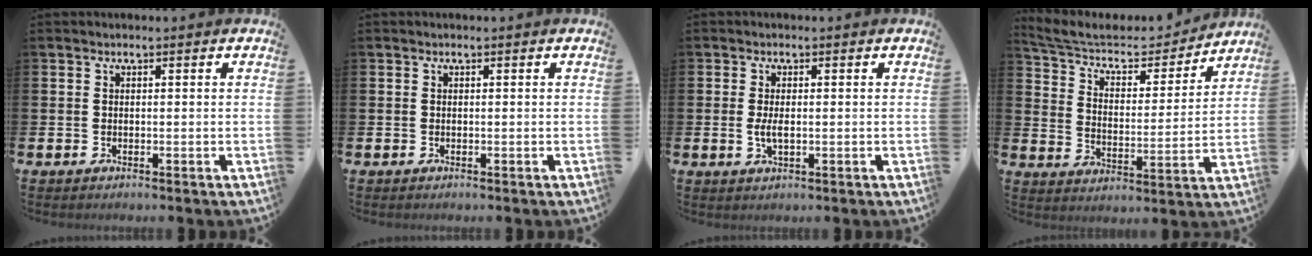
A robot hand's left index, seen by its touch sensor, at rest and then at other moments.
{"total": 0.0}
{"total": 2.3, "force": [0.0, 0.9, 2.1], "torque": [-0.040, 0.002, -0.002]}
{"total": 6.9, "force": [6.2, 2.5, 1.6], "torque": [-0.072, -0.043, 0.104]}